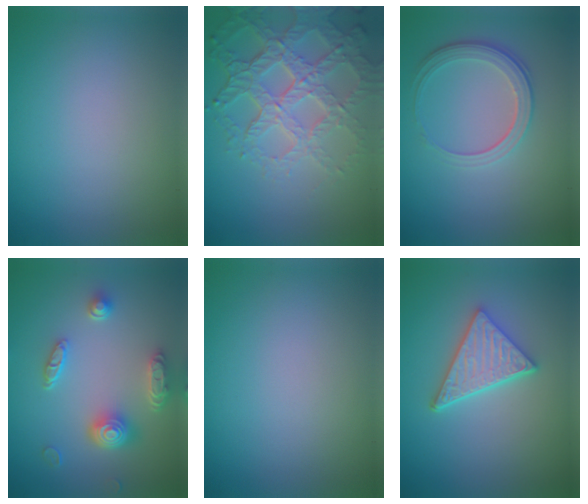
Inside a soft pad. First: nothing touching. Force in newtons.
{"total": 7.0, "press": 5.0, "slide": 4.9}
{"total": 3.7, "press": 2.7, "slide": 2.5}
{"total": 4.7, "press": 3.7, "slide": 2.8}
{"total": 0.0}
{"total": 4.8, "press": 3.7, "slide": 3.1}